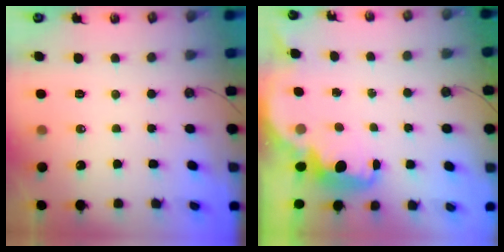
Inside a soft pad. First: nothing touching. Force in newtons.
{"total": 2.2, "press": 2.1, "slide": 0.6}